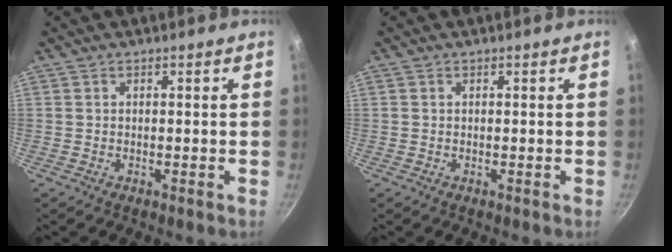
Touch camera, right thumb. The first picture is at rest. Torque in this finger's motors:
{"motor_torque": [0.23, 0.01, 0.06, 0.21, -0.04]}